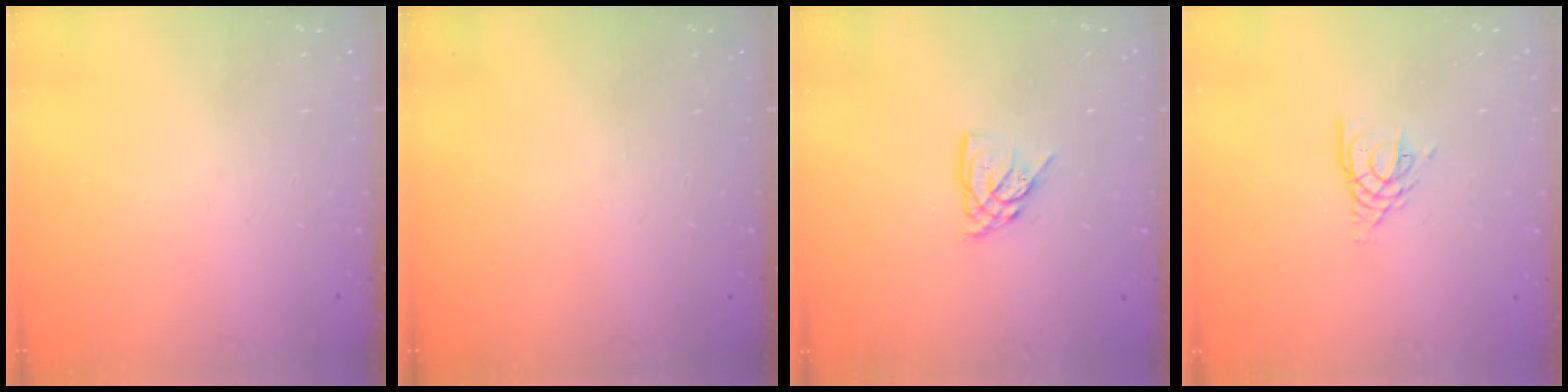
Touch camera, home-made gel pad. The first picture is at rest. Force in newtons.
{"total": 0.0}
{"total": 6.4, "press": 6.4, "slide": 0.7}
{"total": 4.2, "press": 4.1, "slide": 0.5}